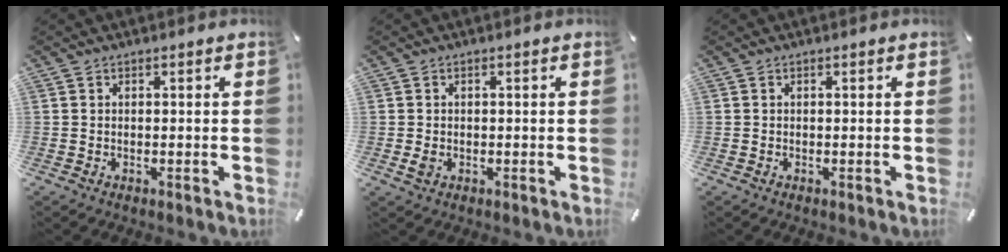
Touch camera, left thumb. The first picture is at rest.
{"total": 1.6, "force": [-0.3, 1.2, 1.1], "torque": [-0.027, -0.001, -0.007]}
{"total": 0.0}